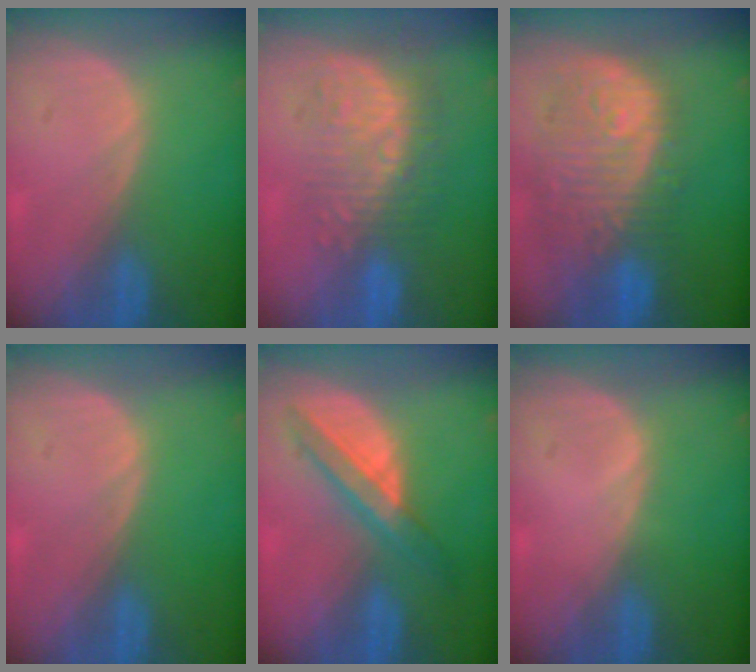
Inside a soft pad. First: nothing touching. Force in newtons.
{"total": 10.0, "press": 8.7, "slide": 4.8}
{"total": 12.0, "press": 10.7, "slide": 5.4}
{"total": 0.0}
{"total": 5.9, "press": 5.8, "slide": 1.0}
{"total": 0.5, "press": 0.1, "slide": 0.5}